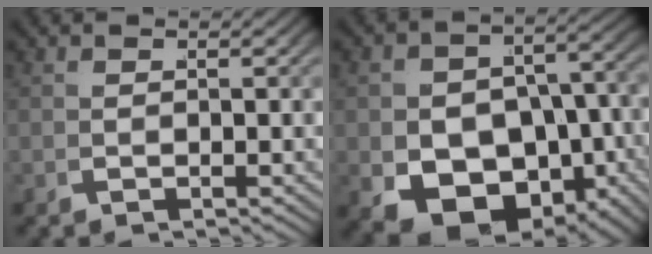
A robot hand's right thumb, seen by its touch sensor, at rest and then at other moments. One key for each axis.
{"total": 11.9, "fx": -4.3, "fy": 8.7, "fz": 7.0, "tx": -0.139, "ty": -0.056, "tz": -0.044}